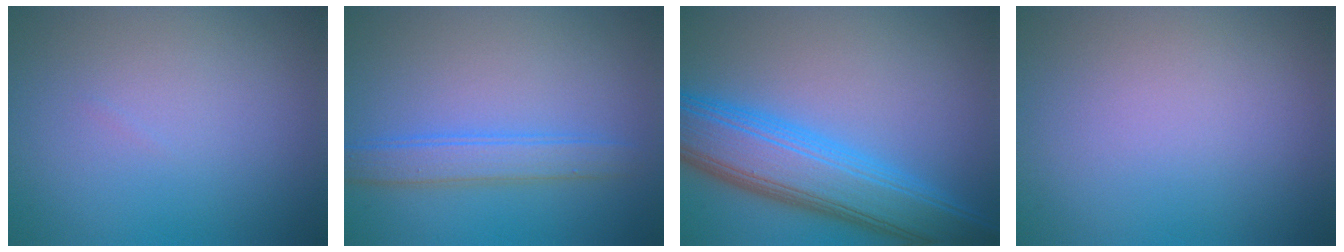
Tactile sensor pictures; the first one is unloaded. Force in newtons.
{"total": 2.8, "press": 2.8, "slide": 0.0}
{"total": 8.6, "press": 8.6, "slide": 0.1}
{"total": 0.0}